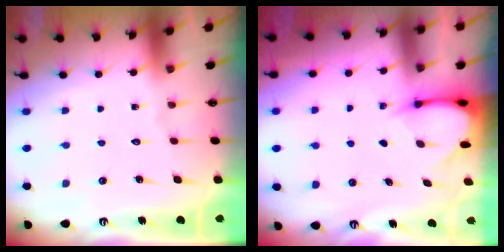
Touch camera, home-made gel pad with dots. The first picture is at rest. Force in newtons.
{"total": 3.5, "press": 3.5, "slide": 0.3}